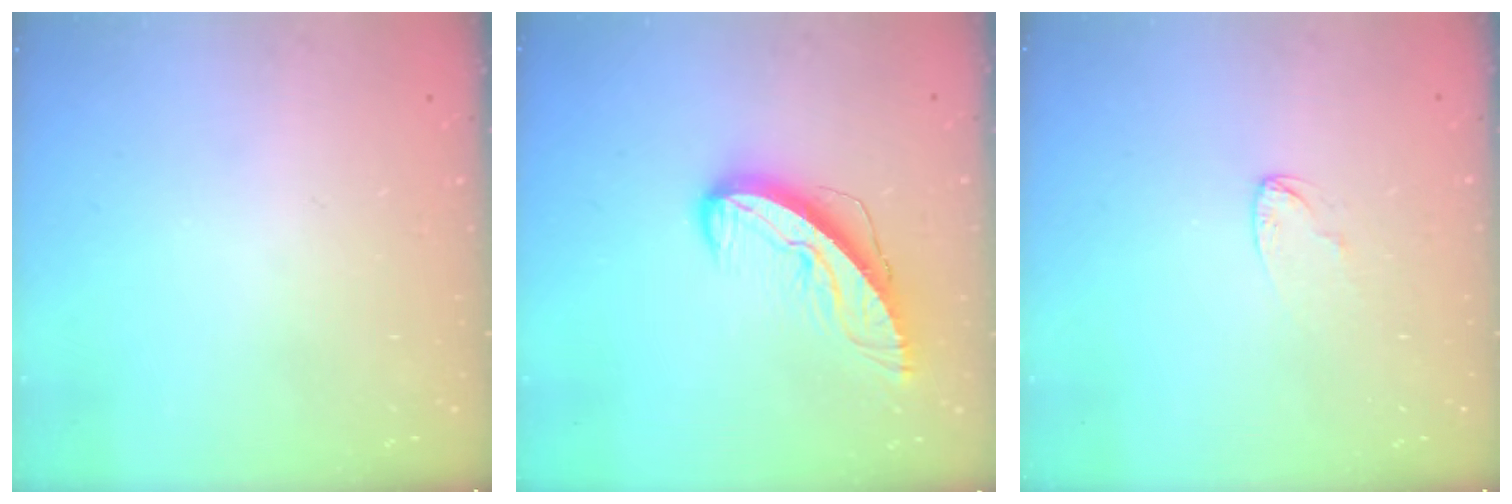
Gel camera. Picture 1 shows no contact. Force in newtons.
{"total": 10.0, "press": 10.0, "slide": 1.1}
{"total": 2.4, "press": 2.4, "slide": 0.2}